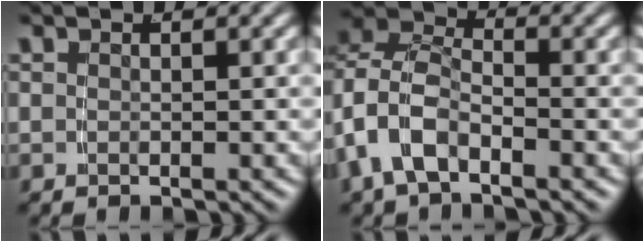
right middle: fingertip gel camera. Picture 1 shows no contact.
{"total": 8.4, "force": [-0.9, 7.3, 4.1], "torque": [-0.112, -0.009, -0.030]}